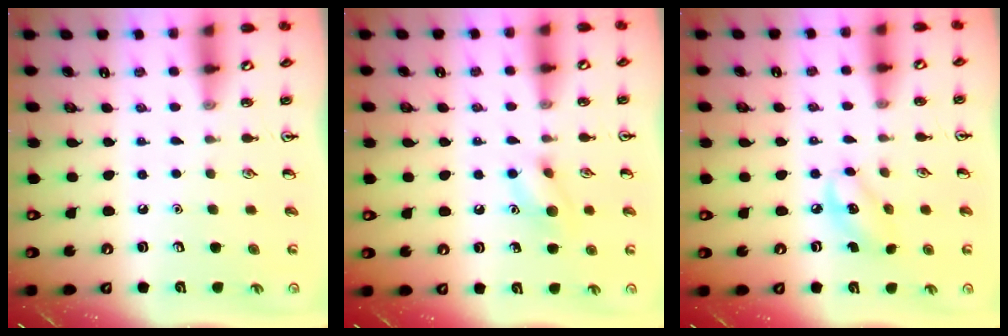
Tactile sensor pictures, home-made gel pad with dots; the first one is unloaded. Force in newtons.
{"total": 8.6, "press": 8.5, "slide": 1.0}
{"total": 5.4, "press": 5.3, "slide": 0.8}